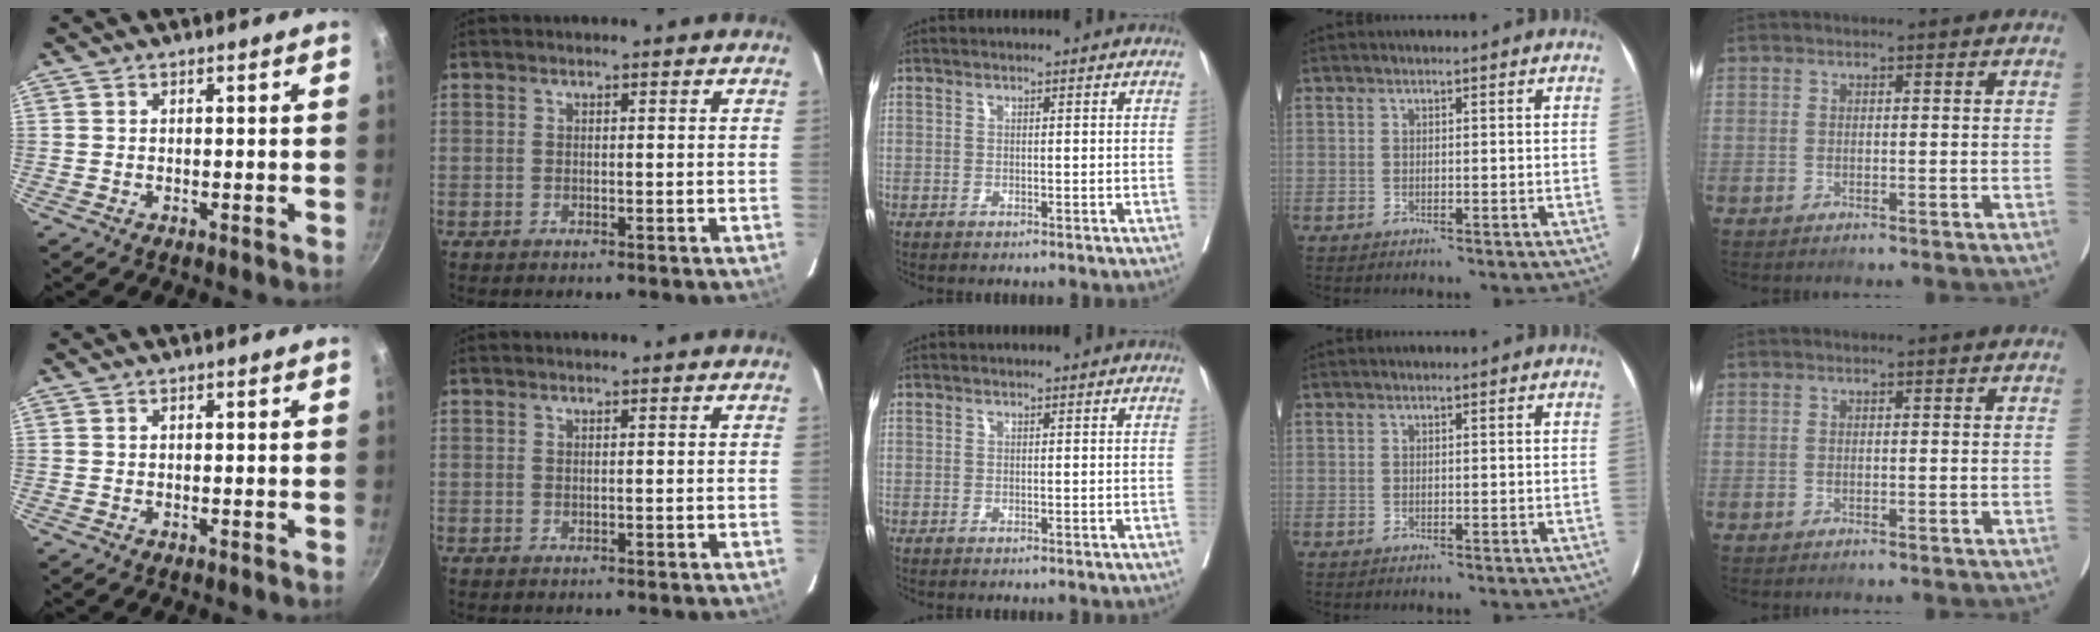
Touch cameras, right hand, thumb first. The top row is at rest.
{}